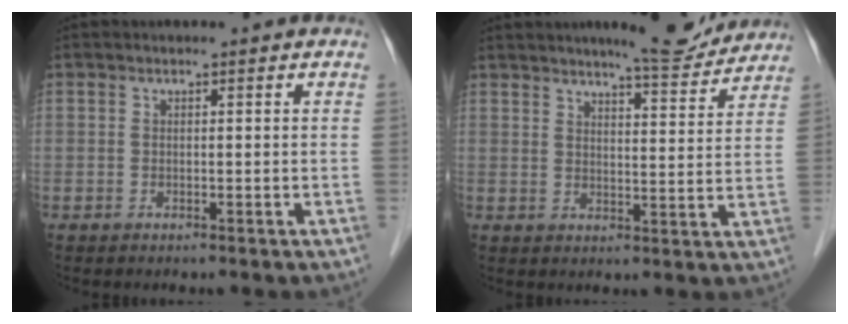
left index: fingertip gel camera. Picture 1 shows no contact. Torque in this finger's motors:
{"motor_torque": [0.56, -0.56, 0.52, 0.05]}